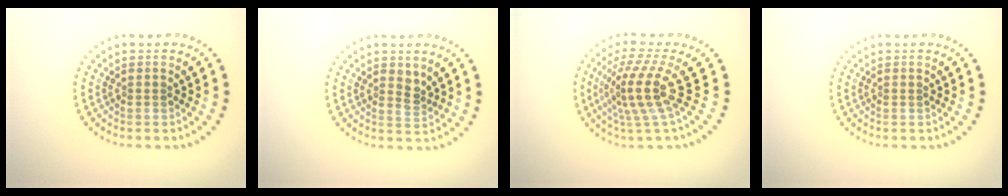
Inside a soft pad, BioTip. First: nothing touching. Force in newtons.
{"total": 1.4, "press": 1.2, "slide": 0.7}
{"total": 4.4, "press": 3.1, "slide": 3.2}
{"total": 0.0}